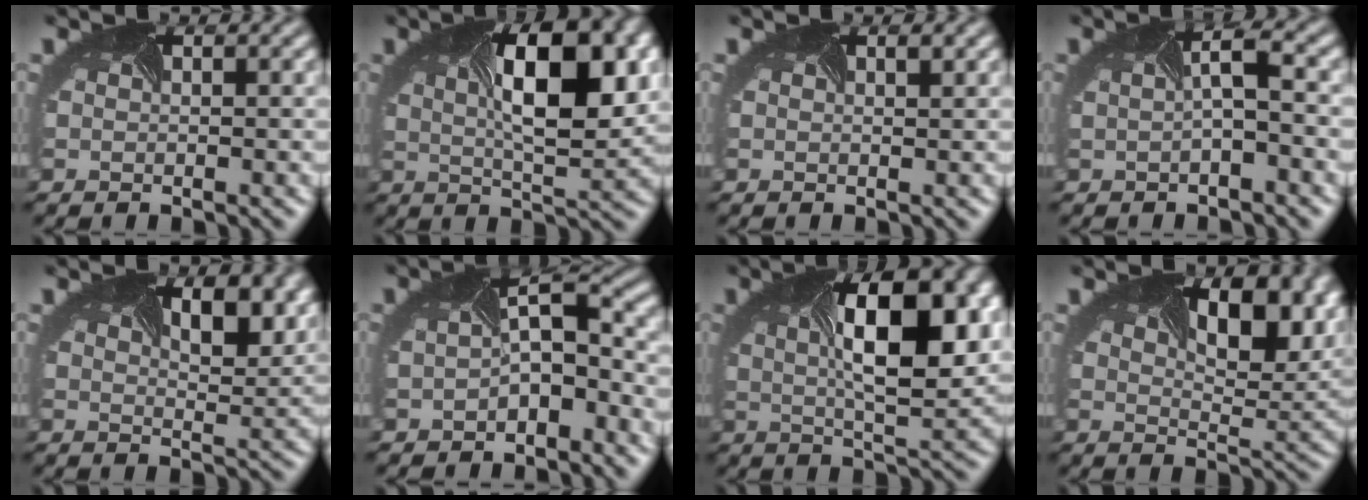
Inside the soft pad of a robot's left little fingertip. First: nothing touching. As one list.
[{"total": 9.2, "force": [1.3, 3.4, 8.4], "torque": [-0.130, -0.002, 0.031]}, {"total": 0.7, "force": [0.3, 0.3, 0.5], "torque": [-0.004, 0.005, 0.001]}, {"total": 1.8, "force": [-1.0, -0.1, 1.5], "torque": [-0.039, 0.000, -0.009]}, {"total": 5.8, "force": [2.5, 2.7, 4.5], "torque": [-0.050, 0.005, 0.036]}, {"total": 4.3, "force": [-2.0, 2.1, 3.2], "torque": [-0.060, 0.000, -0.027]}, {"total": 10.1, "force": [1.2, 3.7, 9.3], "torque": [-0.141, 0.000, 0.028]}, {"total": 10.4, "force": [3.8, 4.5, 8.5], "torque": [-0.107, 0.015, 0.056]}]